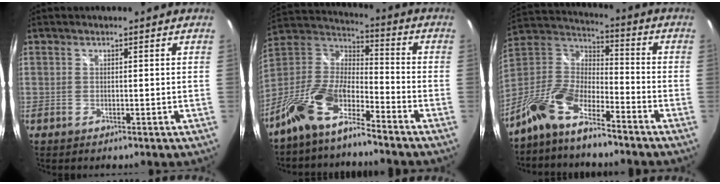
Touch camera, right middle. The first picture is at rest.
{"total": 12.8, "force": [-9.3, 3.8, 7.9], "torque": [-0.170, 0.001, -0.188]}
{"total": 14.4, "force": [-10.0, 5.0, 9.0], "torque": [-0.199, -0.004, -0.198]}